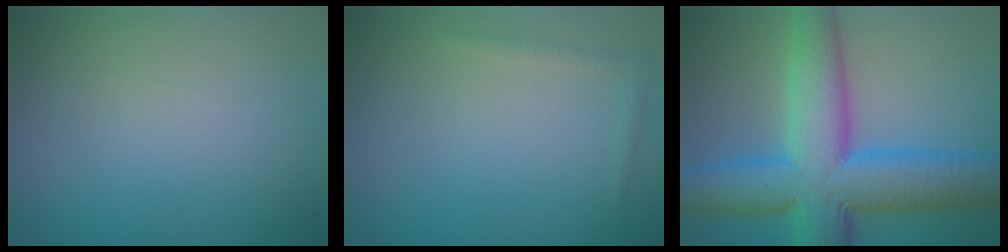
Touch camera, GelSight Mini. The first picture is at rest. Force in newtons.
{"total": 0.8, "press": 0.8, "slide": 0.1}
{"total": 11.8, "press": 11.8, "slide": 0.1}